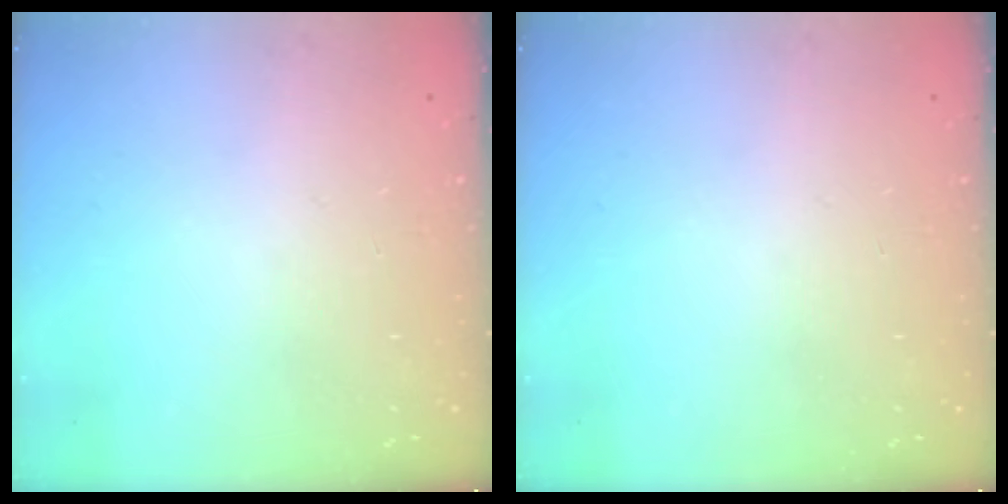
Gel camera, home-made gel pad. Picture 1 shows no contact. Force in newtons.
{"total": 0.0}